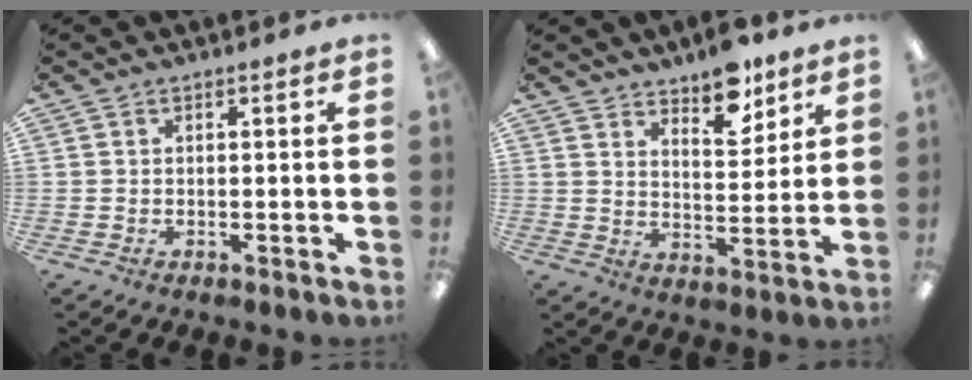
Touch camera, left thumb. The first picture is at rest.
{"total": 8.6, "force": [7.1, 3.3, 3.6], "torque": [-0.036, -0.045, 0.121]}